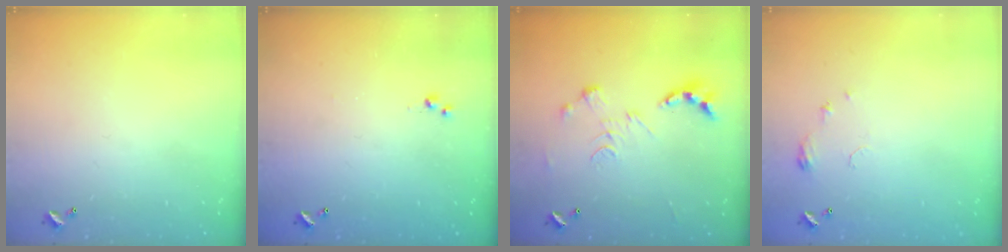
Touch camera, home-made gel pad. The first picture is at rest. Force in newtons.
{"total": 3.0, "press": 3.0, "slide": 0.4}
{"total": 0.0}
{"total": 4.5, "press": 4.5, "slide": 0.6}